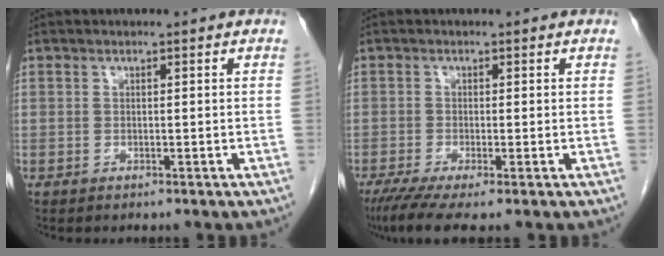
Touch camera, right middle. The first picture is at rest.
{"total": 5.3, "force": [-3.6, 0.3, 3.9], "torque": [-0.067, -0.017, -0.063]}